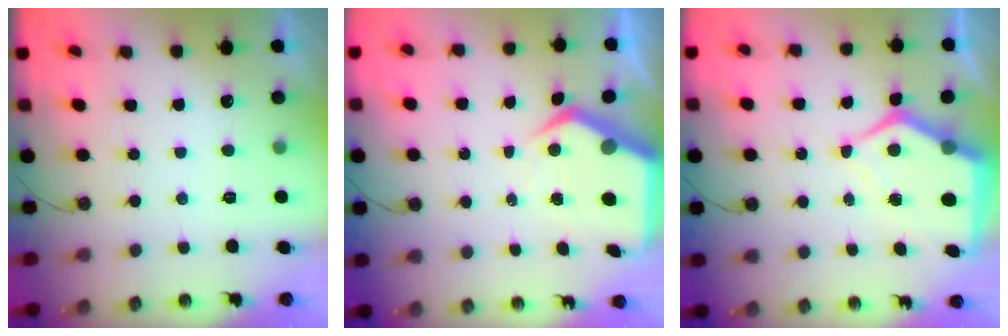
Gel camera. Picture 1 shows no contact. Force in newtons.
{"total": 7.9, "press": 7.8, "slide": 0.8}
{"total": 10.2, "press": 10.1, "slide": 1.1}